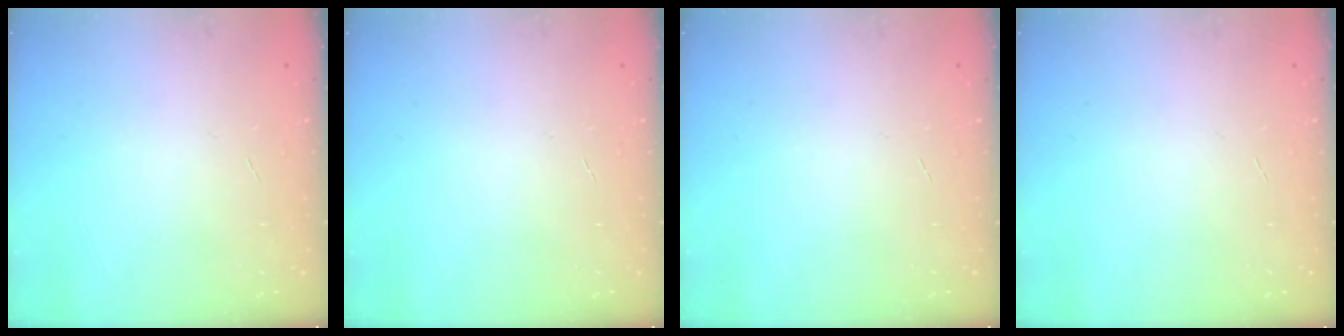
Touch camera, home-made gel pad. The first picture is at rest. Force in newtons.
{"total": 0.0}
{"total": 0.0}
{"total": 0.0}